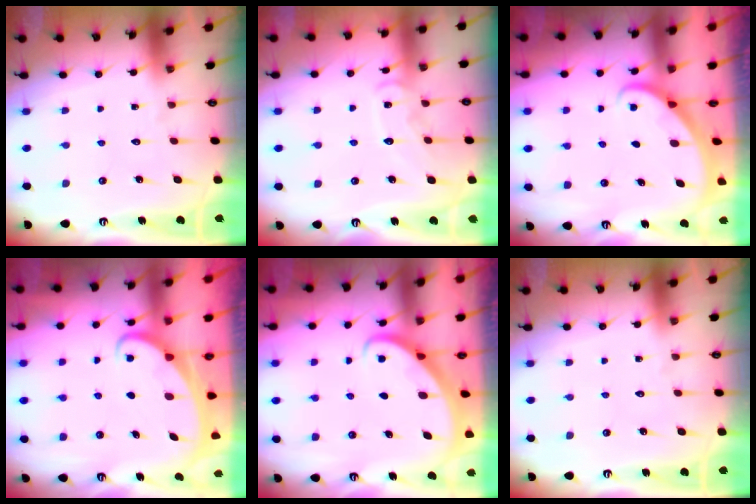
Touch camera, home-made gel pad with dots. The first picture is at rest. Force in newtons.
{"total": 9.0, "press": 9.0, "slide": 0.6}
{"total": 1.9, "press": 1.9, "slide": 0.1}
{"total": 2.4, "press": 2.4, "slide": 0.3}
{"total": 2.7, "press": 2.7, "slide": 0.2}
{"total": 0.0}